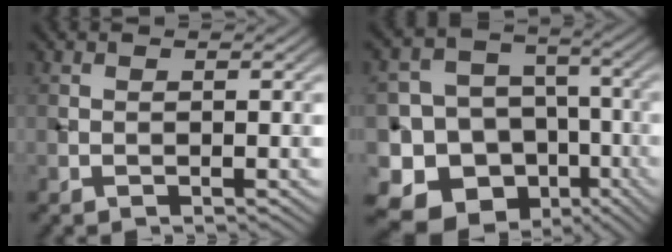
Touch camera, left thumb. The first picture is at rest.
{"total": 17.0, "force": [-8.0, 13.9, 5.6], "torque": [-0.141, -0.041, -0.134]}